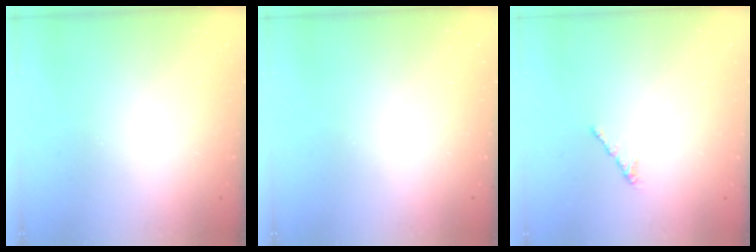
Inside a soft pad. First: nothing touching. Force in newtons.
{"total": 0.0}
{"total": 1.7, "press": 1.6, "slide": 0.5}